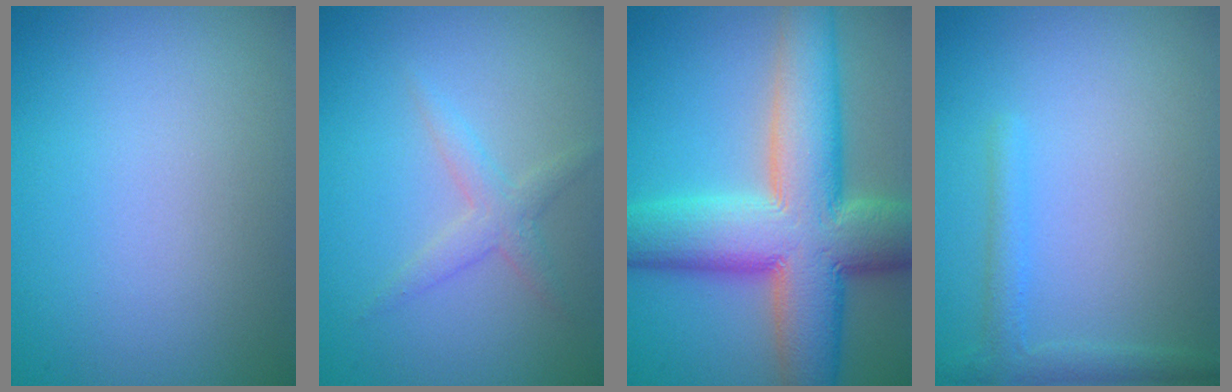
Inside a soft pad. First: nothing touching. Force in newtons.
{"total": 1.9, "press": 1.9, "slide": 0.0}
{"total": 12.8, "press": 12.8, "slide": 0.6}
{"total": 1.9, "press": 1.8, "slide": 0.2}